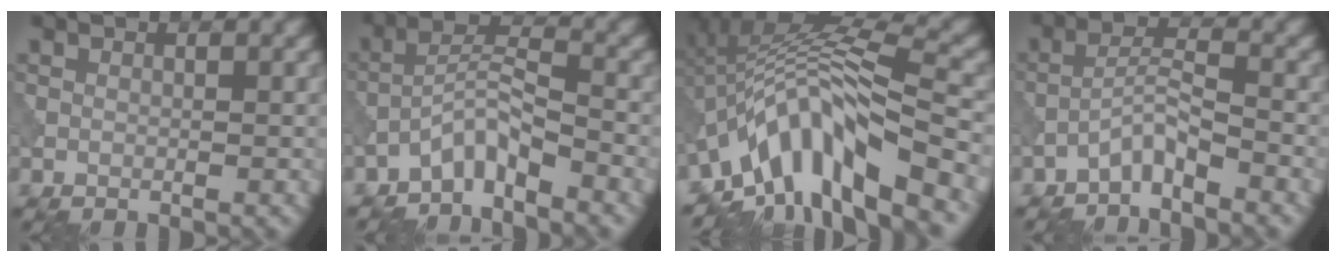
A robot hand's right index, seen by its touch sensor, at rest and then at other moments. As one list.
[{"total": 3.8, "force": [-3.1, 0.7, 2.1], "torque": [-0.037, 0.015, -0.068]}, {"total": 11.4, "force": [-6.0, 3.4, 9.0], "torque": [-0.145, 0.019, -0.111]}, {"total": 3.0, "force": [-2.5, 0.4, 1.7], "torque": [-0.033, 0.013, -0.054]}]